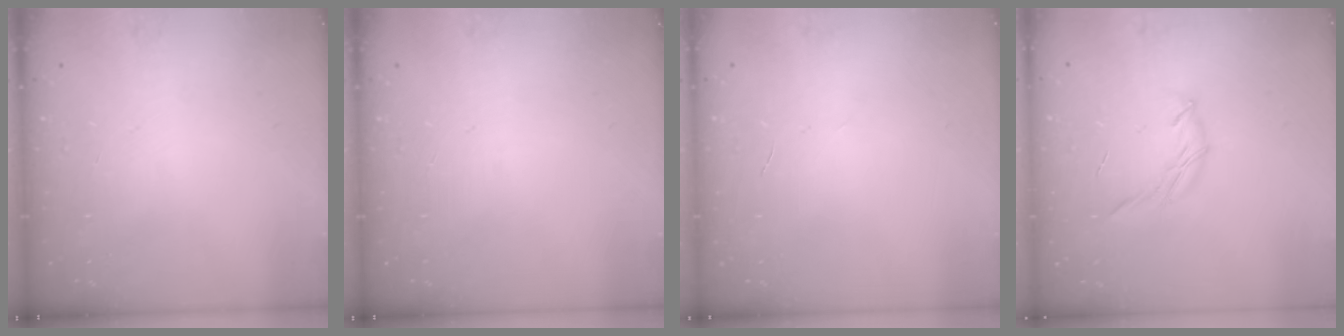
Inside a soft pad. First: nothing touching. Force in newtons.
{"total": 0.0}
{"total": 1.8, "press": 1.7, "slide": 0.5}
{"total": 8.0, "press": 7.9, "slide": 1.6}